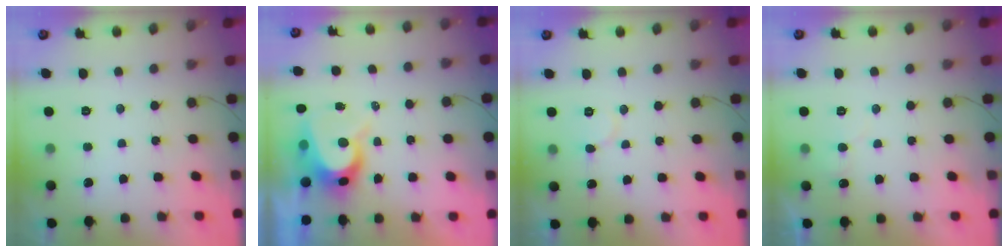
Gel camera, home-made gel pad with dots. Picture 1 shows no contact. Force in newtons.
{"total": 8.3, "press": 8.2, "slide": 0.8}
{"total": 5.7, "press": 5.6, "slide": 0.6}
{"total": 6.0, "press": 6.0, "slide": 0.6}